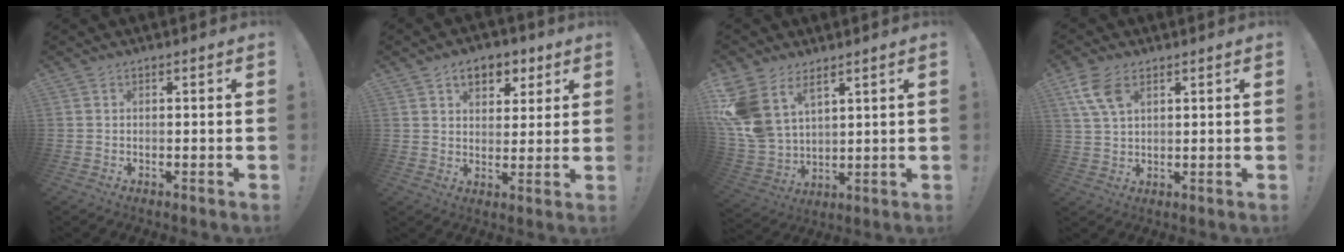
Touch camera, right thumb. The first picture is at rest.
{"total": 8.8, "force": [4.6, 5.9, 4.6], "torque": [-0.052, -0.021, 0.083]}
{"total": 12.6, "force": [6.9, 8.1, 6.8], "torque": [-0.163, -0.048, 0.134]}
{"total": 8.1, "force": [4.0, 4.5, 5.3], "torque": [-0.107, -0.007, 0.080]}